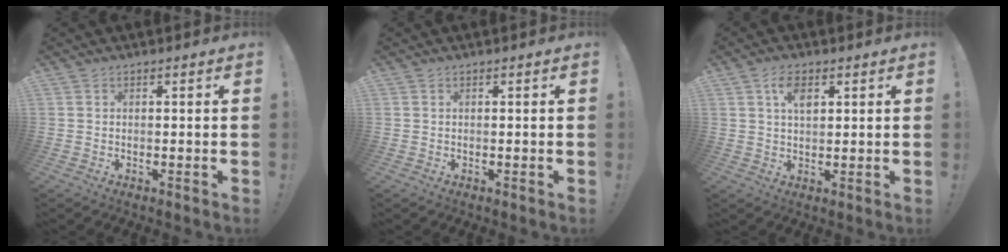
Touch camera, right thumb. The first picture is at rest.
{"total": 0.0}
{"total": 5.6, "force": [2.5, 2.9, 4.1], "torque": [-0.062, -0.005, 0.041]}